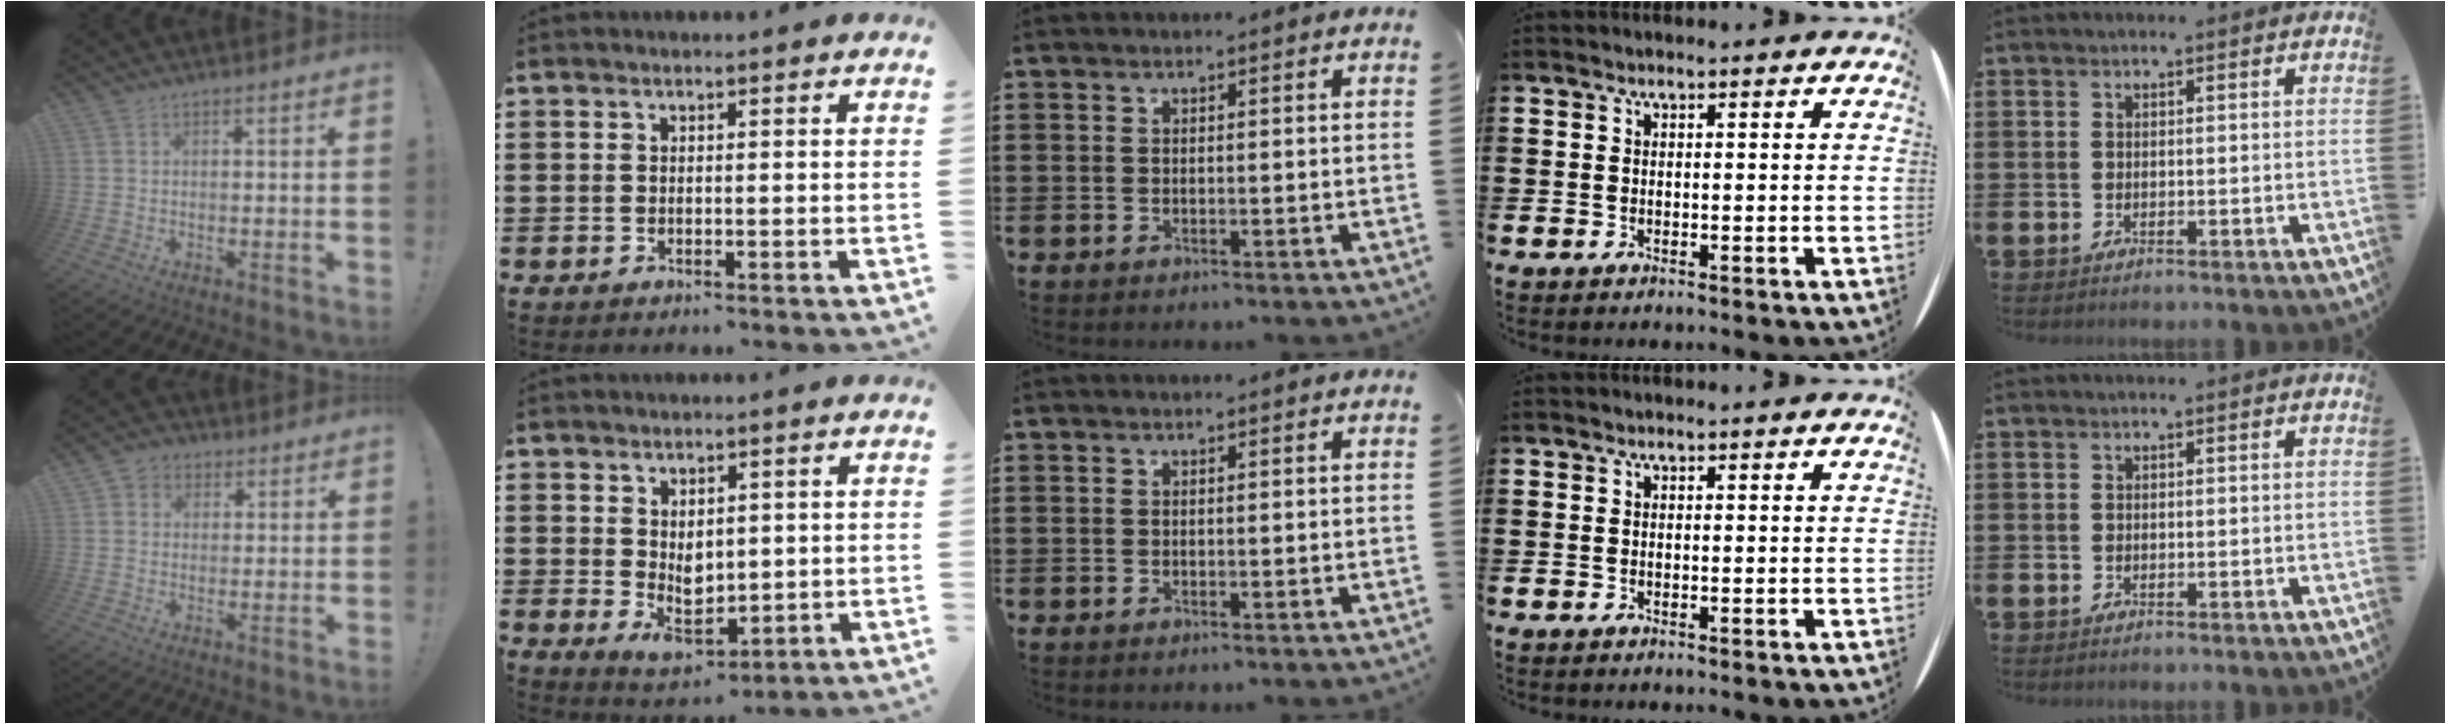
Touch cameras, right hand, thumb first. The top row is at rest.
{"thumb": {"total": 4.0, "force": [0.9, 3.7, 1.1], "torque": [-0.016, 0.001, 0.017]}, "index": {"total": 3.9, "force": [0.6, 3.0, 2.4], "torque": [-0.037, -0.002, 0.010]}}